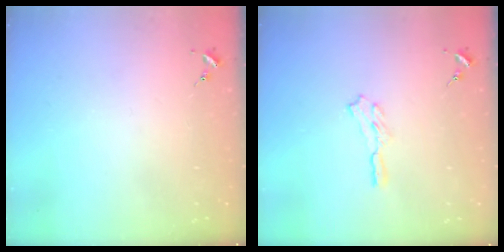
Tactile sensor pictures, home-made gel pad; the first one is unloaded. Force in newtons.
{"total": 3.9, "press": 3.9, "slide": 0.4}